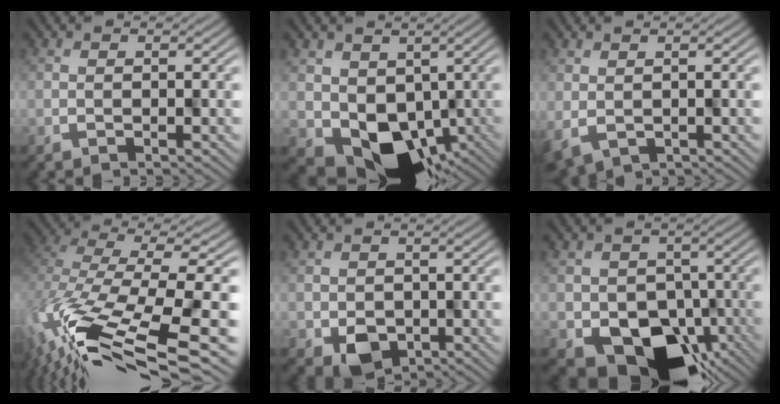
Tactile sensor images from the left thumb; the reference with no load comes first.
{"total": 9.9, "force": [-0.6, 8.0, 5.9], "torque": [-0.095, -0.042, 0.013]}
{"total": 3.4, "force": [-0.9, 2.3, 2.3], "torque": [-0.048, -0.018, -0.008]}
{"total": 14.2, "force": [-4.8, 5.2, 12.2], "torque": [-0.296, -0.017, -0.060]}
{"total": 4.2, "force": [-0.8, 3.6, 2.1], "torque": [-0.036, -0.020, -0.007]}
{"total": 13.4, "force": [-5.5, 10.1, 7.0], "torque": [-0.114, -0.045, -0.072]}